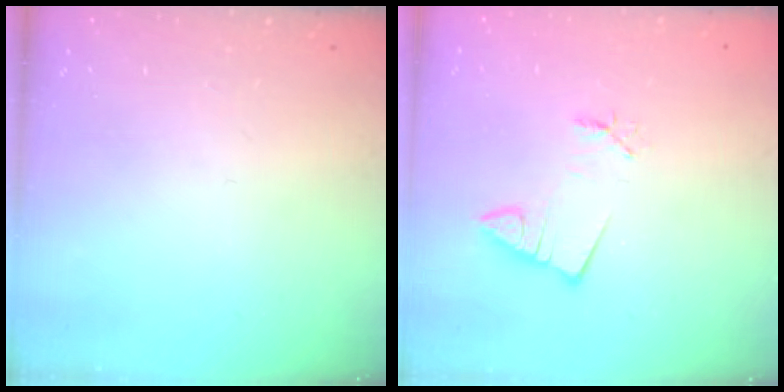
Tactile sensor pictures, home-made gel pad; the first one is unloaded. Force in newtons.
{"total": 2.3, "press": 2.2, "slide": 0.3}